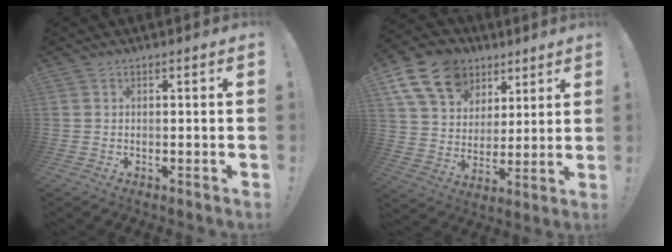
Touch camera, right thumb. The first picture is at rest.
{"total": 17.0, "force": [9.1, 12.2, 7.5], "torque": [-0.130, -0.041, 0.180]}